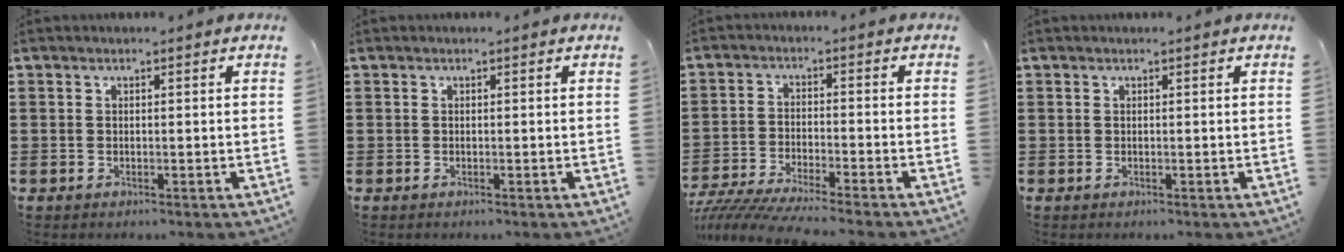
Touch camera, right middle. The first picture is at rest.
{"total": 0.0}
{"total": 6.2, "force": [-6.0, -0.1, 1.5], "torque": [-0.040, -0.014, -0.123]}
{"total": 0.0}